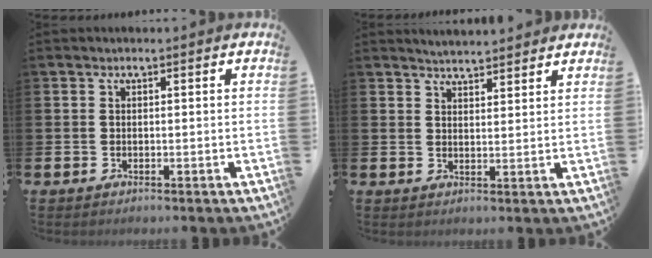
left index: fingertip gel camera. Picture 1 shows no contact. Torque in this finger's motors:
{"motor_torque": [0.99, -1.15, 0.13, 0.04]}